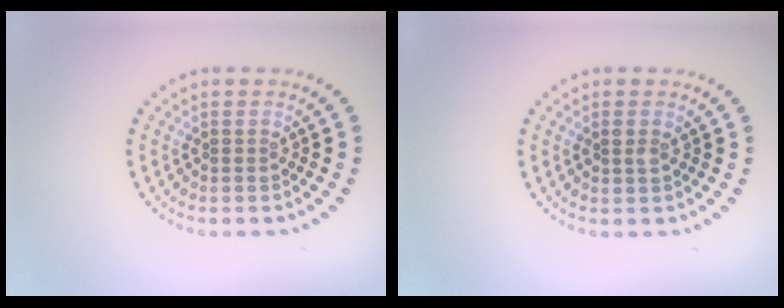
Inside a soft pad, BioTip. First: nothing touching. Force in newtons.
{"total": 1.0, "press": 1.0, "slide": 0.1}